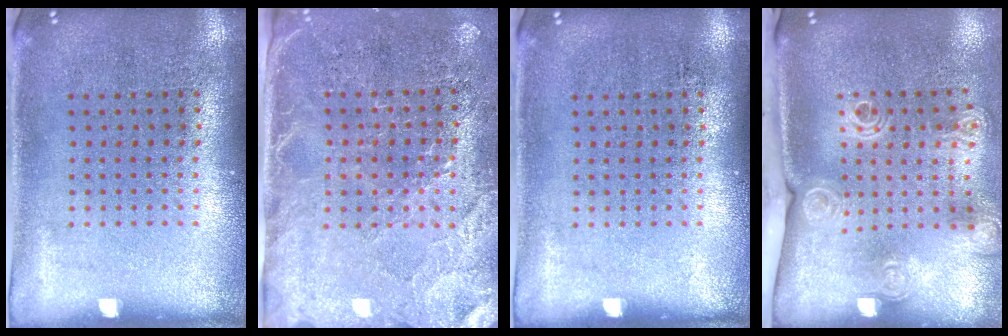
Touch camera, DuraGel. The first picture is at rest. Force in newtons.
{"total": 3.1, "press": 2.8, "slide": 1.3}
{"total": 0.0}
{"total": 2.1, "press": 1.5, "slide": 1.4}